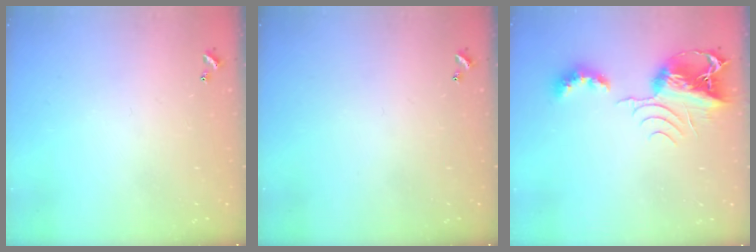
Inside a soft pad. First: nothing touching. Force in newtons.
{"total": 0.0}
{"total": 9.4, "press": 9.3, "slide": 1.2}